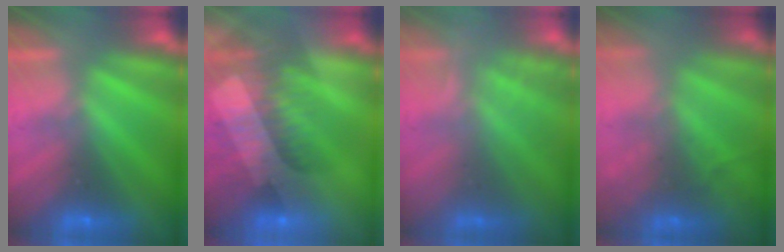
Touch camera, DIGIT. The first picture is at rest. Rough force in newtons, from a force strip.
{"total": 3.3}
{"total": 2.3}
{"total": 10.3}